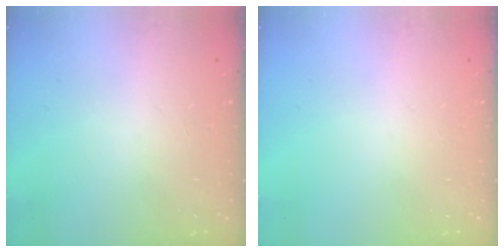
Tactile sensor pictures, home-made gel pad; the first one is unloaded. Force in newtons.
{"total": 0.0}